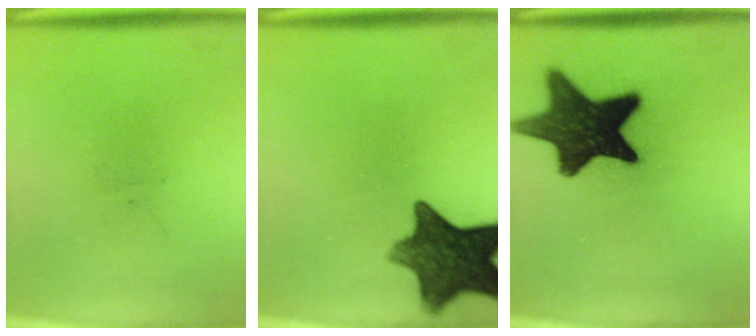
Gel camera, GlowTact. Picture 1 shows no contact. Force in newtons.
{"total": 12.1}
{"total": 15.5}